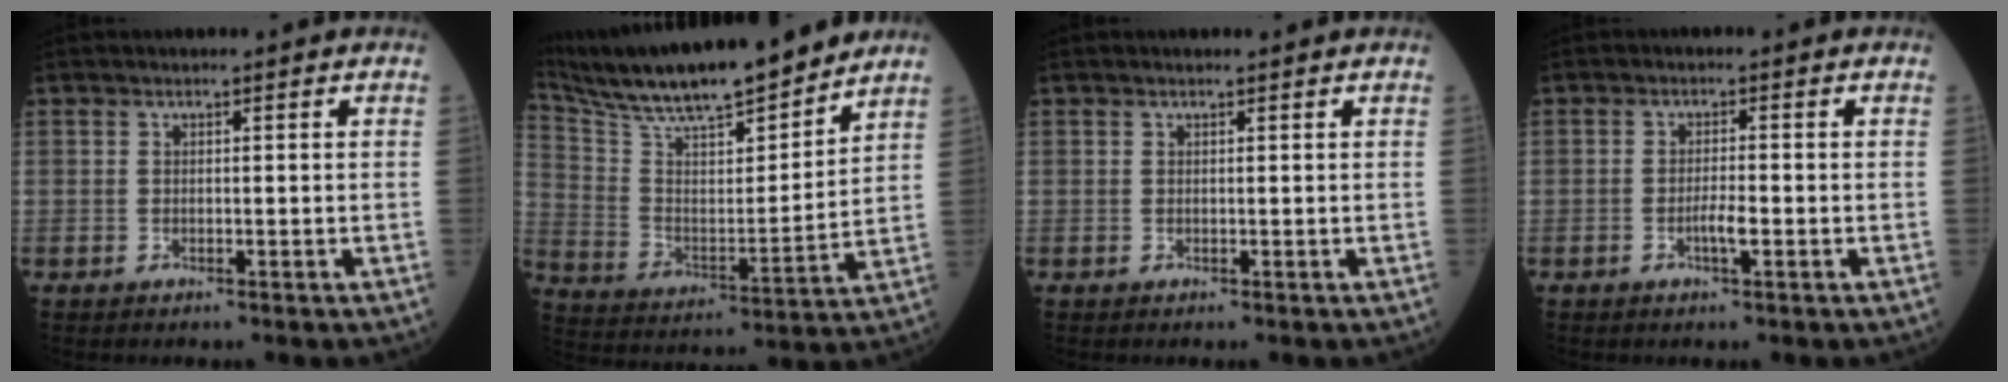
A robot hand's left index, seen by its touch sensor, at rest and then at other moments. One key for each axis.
{"total": 20.7, "fx": 18.3, "fy": 2.6, "fz": 9.4, "tx": -0.173, "ty": 0.005, "tz": 0.306}
{"total": 0.5, "fx": 0.5, "fy": 0.0, "fz": 0.1, "tx": -0.003, "ty": 0.002, "tz": 0.008}
{"total": 2.2, "fx": -1.0, "fy": 0.2, "fz": 1.9, "tx": -0.030, "ty": -0.001, "tz": -0.017}